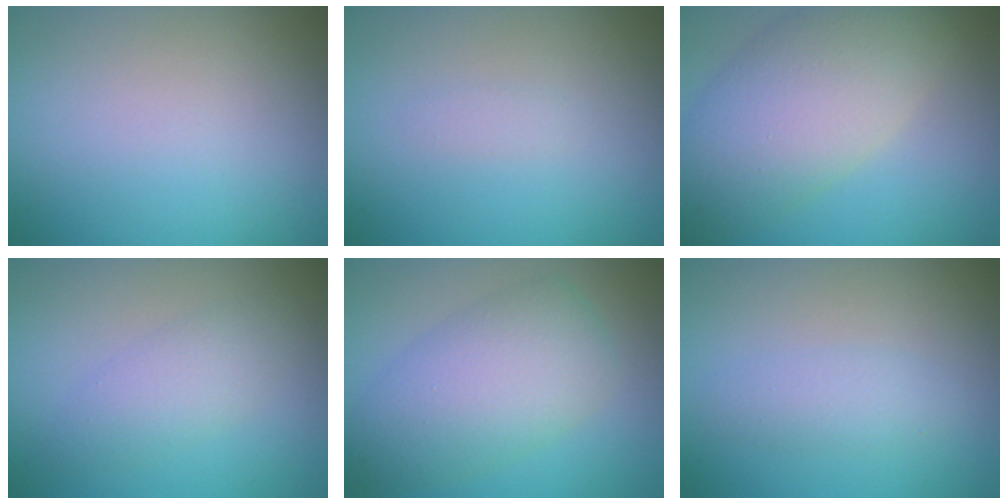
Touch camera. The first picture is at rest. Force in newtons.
{"total": 0.6, "press": 0.6, "slide": 0.0}
{"total": 9.0, "press": 8.9, "slide": 0.7}
{"total": 2.7, "press": 2.7, "slide": 0.0}
{"total": 6.9, "press": 6.9, "slide": 0.4}
{"total": 1.9, "press": 1.9, "slide": 0.0}